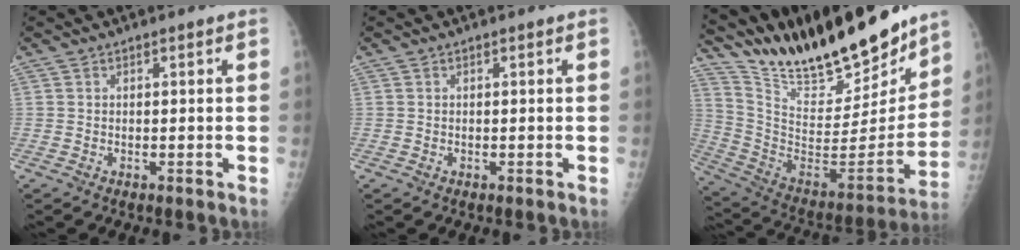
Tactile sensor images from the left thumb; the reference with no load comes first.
{"total": 0.0}
{"total": 29.0, "force": [24.3, 6.8, 14.3], "torque": [-0.210, -0.107, 0.392]}